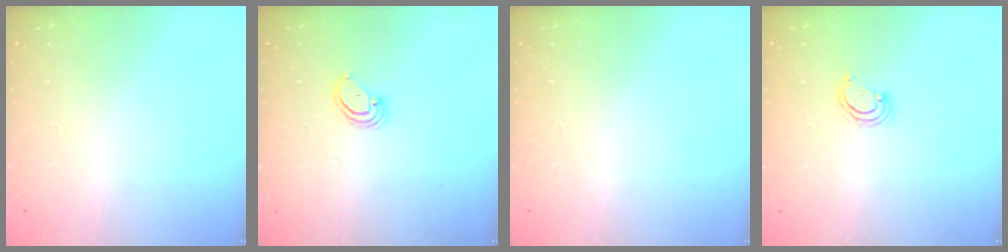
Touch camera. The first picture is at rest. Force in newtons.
{"total": 3.5, "press": 3.5, "slide": 0.2}
{"total": 0.0}
{"total": 2.9, "press": 2.9, "slide": 0.3}